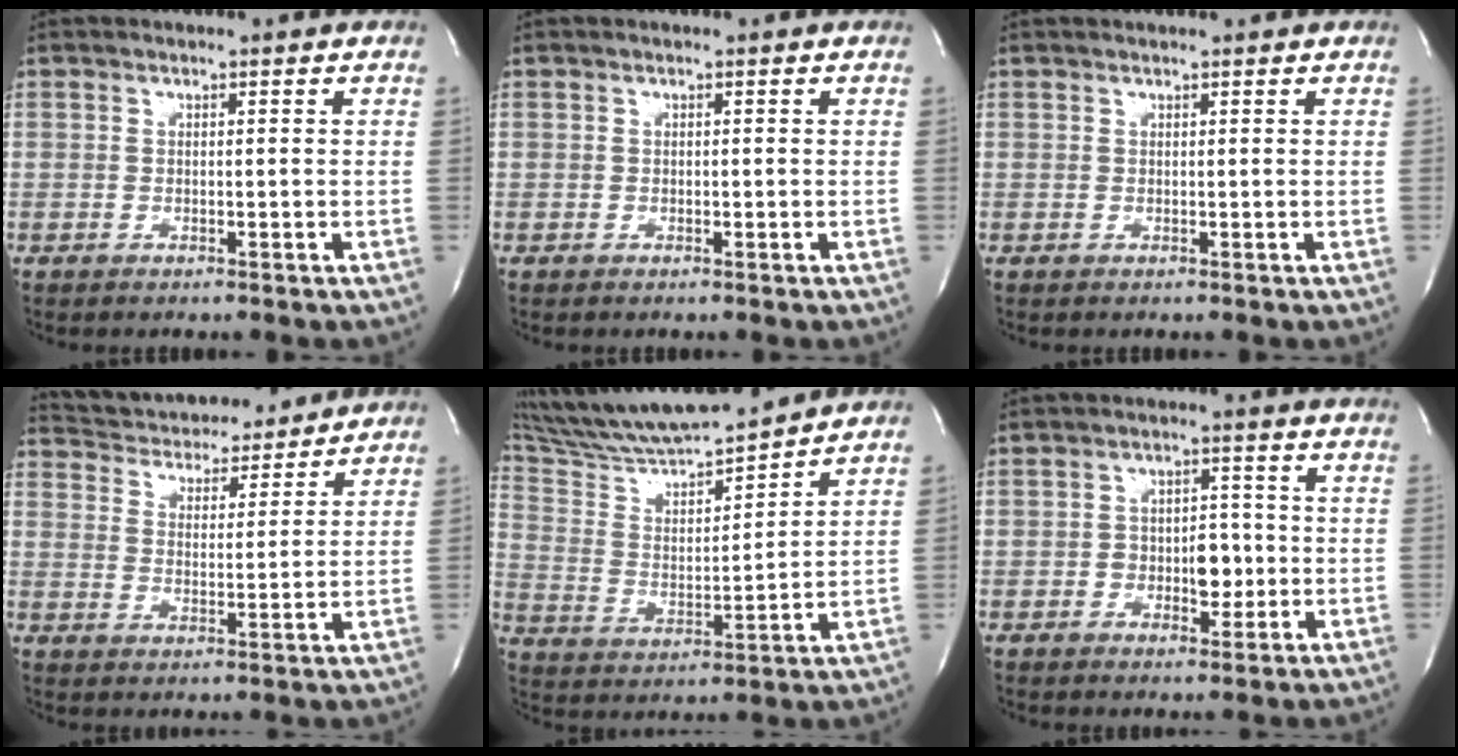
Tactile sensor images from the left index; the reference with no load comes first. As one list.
[{"total": 0.0}, {"total": 1.0, "force": [0.9, 0.0, 0.4], "torque": [-0.007, 0.010, 0.016]}, {"total": 15.6, "force": [14.8, 3.7, 3.6], "torque": [-0.059, 0.016, 0.220]}, {"total": 17.5, "force": [16.3, 1.0, 6.4], "torque": [-0.121, 0.004, 0.287]}, {"total": 5.0, "force": [-1.0, 3.0, 3.9], "torque": [-0.049, 0.009, -0.009]}]